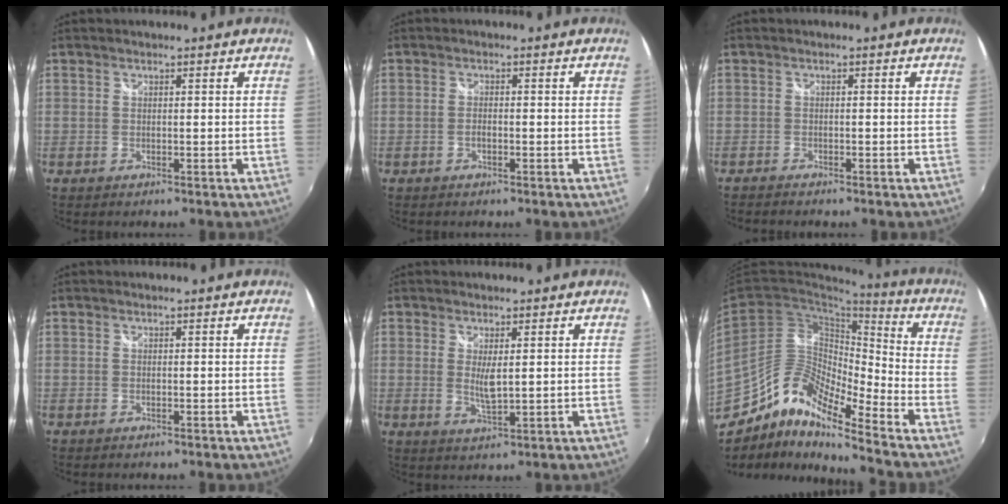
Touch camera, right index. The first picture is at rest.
{"total": 1.2, "force": [-0.6, 0.6, 0.8], "torque": [-0.018, 0.000, -0.012]}
{"total": 2.2, "force": [-2.0, 0.4, 0.8], "torque": [-0.026, -0.012, -0.038]}
{"total": 0.0}
{"total": 3.8, "force": [0.5, 1.1, 3.6], "torque": [-0.065, -0.011, 0.012]}
{"total": 13.0, "force": [-9.0, 3.5, 8.6], "torque": [-0.153, 0.008, -0.184]}